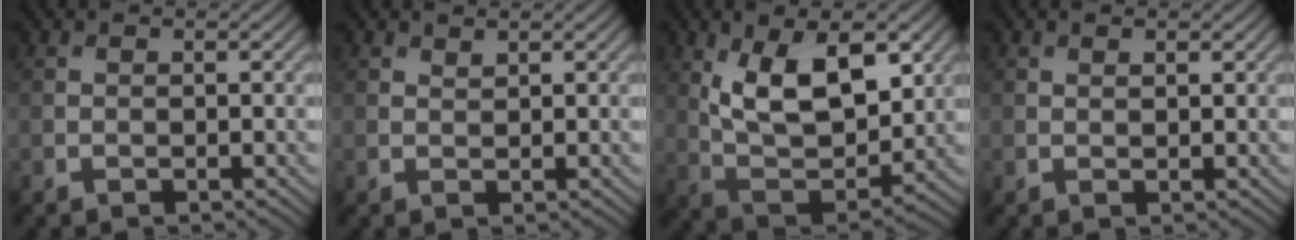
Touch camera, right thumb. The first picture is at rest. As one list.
[{"total": 0.8, "force": [0.7, 0.2, 0.2], "torque": [-0.005, -0.003, 0.017]}, {"total": 11.9, "force": [4.0, 6.1, 9.4], "torque": [-0.176, -0.014, 0.076]}, {"total": 0.8, "force": [0.6, 0.2, 0.4], "torque": [-0.007, -0.002, 0.011]}]